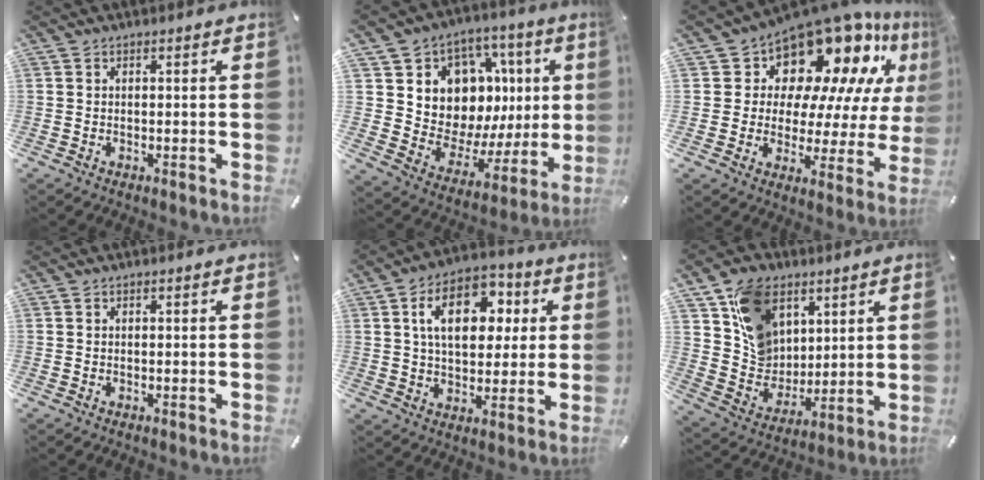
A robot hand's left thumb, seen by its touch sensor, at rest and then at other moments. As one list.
[{"total": 11.9, "force": [4.2, 10.1, 4.5], "torque": [-0.063, -0.059, 0.089]}, {"total": 15.9, "force": [12.8, 7.5, 5.8], "torque": [-0.089, -0.123, 0.213]}, {"total": 0.0}, {"total": 14.5, "force": [4.1, 9.7, 9.9], "torque": [-0.151, 0.006, 0.071]}, {"total": 13.7, "force": [6.9, 10.8, 4.7], "torque": [-0.099, -0.022, 0.140]}]